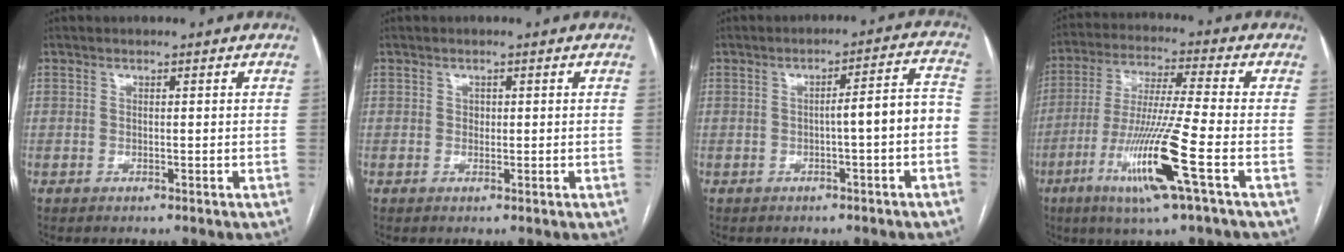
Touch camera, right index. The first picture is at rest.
{"total": 0.9, "force": [0.2, 0.8, 0.4], "torque": [-0.005, 0.001, 0.002]}
{"total": 5.9, "force": [-1.1, 0.4, 5.8], "torque": [-0.076, 0.028, -0.014]}
{"total": 13.8, "force": [-5.4, -1.0, 12.7], "torque": [-0.258, -0.023, -0.106]}